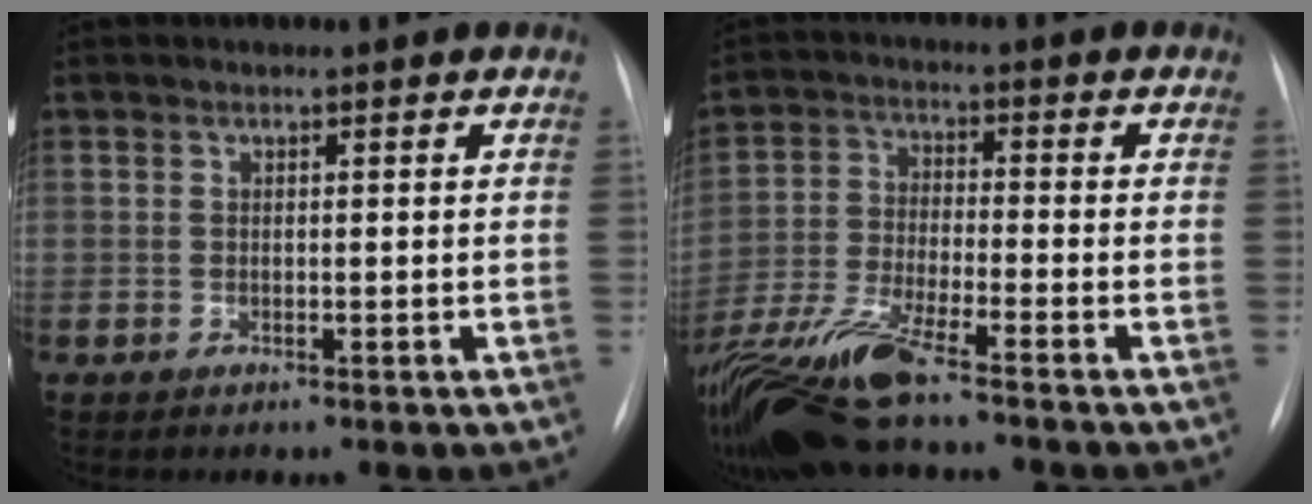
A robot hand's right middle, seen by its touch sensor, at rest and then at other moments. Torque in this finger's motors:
{"motor_torque": [1.10, -1.03, 0.32, 0.13]}